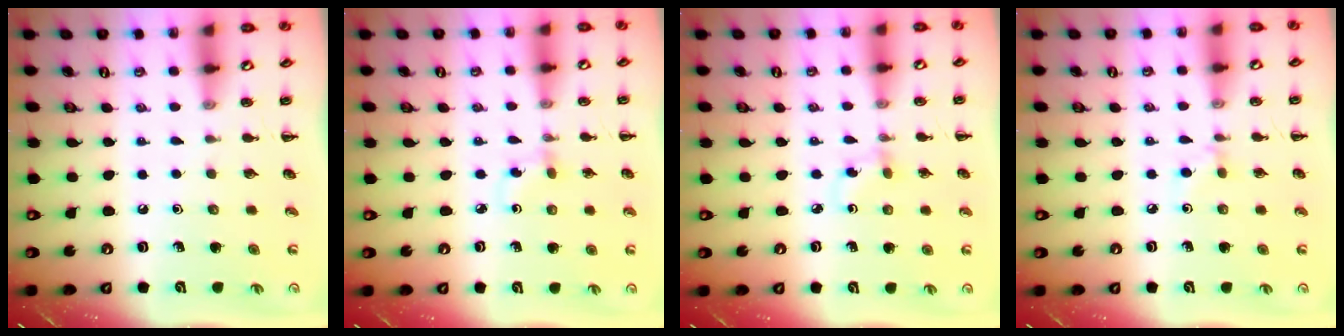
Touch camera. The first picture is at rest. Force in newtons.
{"total": 2.5, "press": 2.2, "slide": 1.1}
{"total": 3.0, "press": 2.7, "slide": 1.2}
{"total": 3.7, "press": 3.5, "slide": 1.4}